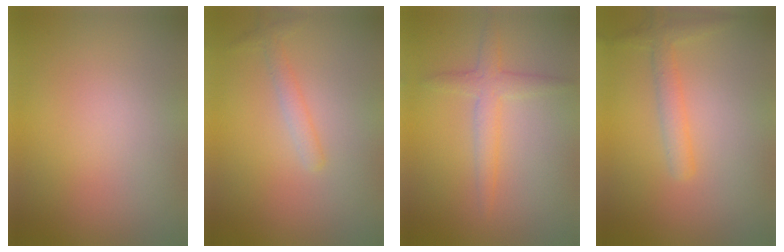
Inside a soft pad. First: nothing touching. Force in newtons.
{"total": 1.5, "press": 1.5, "slide": 0.1}
{"total": 2.5, "press": 2.5, "slide": 0.0}
{"total": 2.2, "press": 2.2, "slide": 0.1}